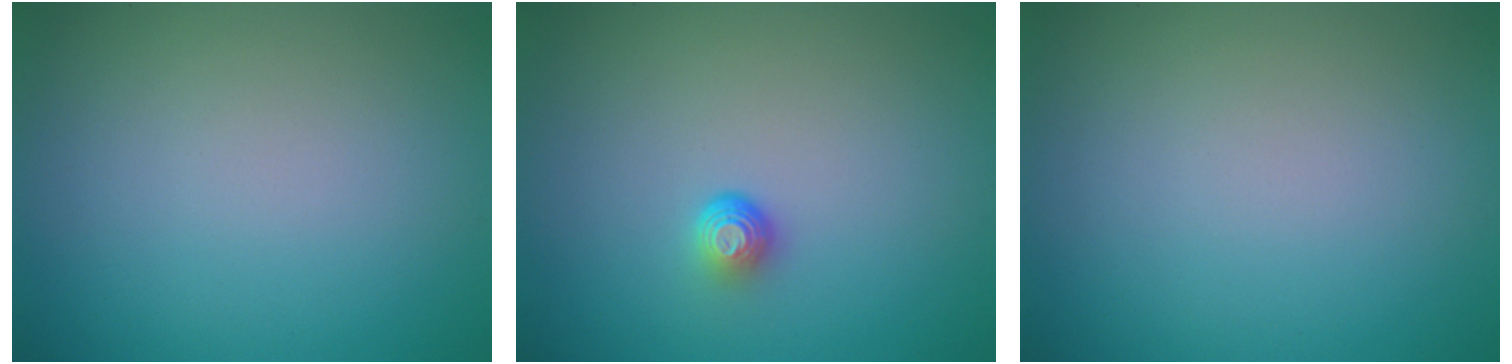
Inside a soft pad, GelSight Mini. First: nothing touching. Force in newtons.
{"total": 1.5, "press": 1.0, "slide": 1.2}
{"total": 0.0}